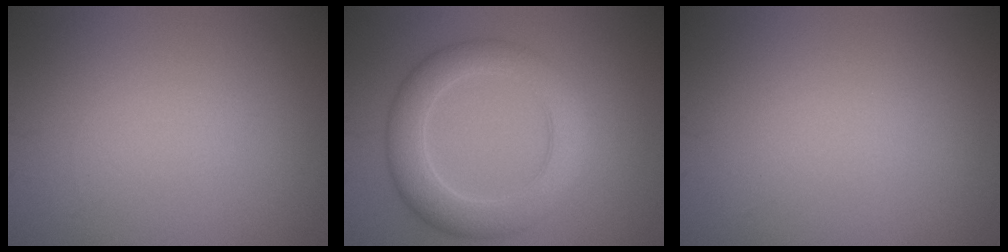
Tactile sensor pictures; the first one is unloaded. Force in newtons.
{"total": 5.6, "press": 5.6, "slide": 0.1}
{"total": 0.0}